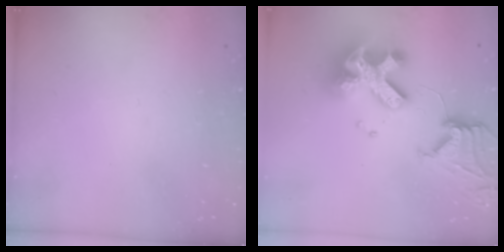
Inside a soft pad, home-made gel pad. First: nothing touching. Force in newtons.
{"total": 21.2, "press": 21.1, "slide": 2.3}